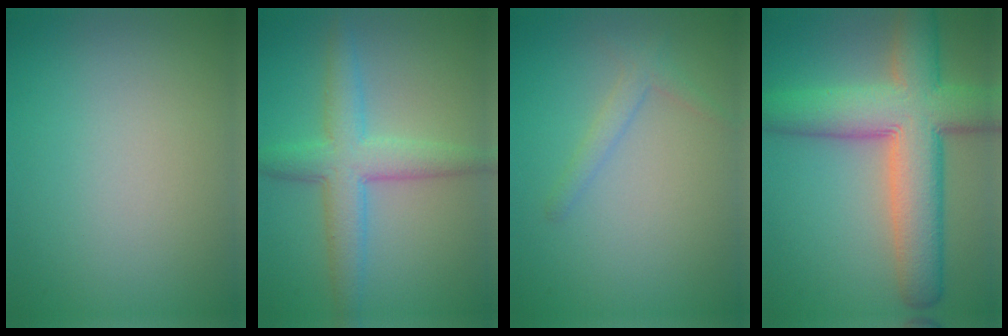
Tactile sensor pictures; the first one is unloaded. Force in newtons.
{"total": 4.8, "press": 4.8, "slide": 0.1}
{"total": 1.5, "press": 1.5, "slide": 0.1}
{"total": 10.5, "press": 10.4, "slide": 0.6}